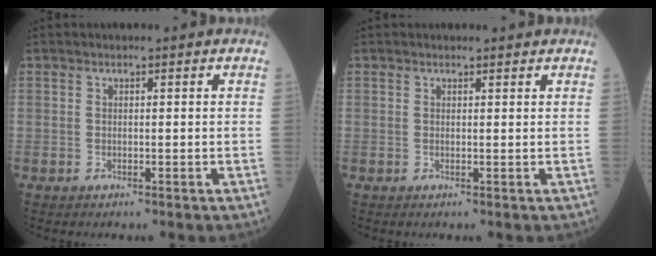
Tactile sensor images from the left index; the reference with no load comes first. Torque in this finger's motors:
{"motor_torque": [0.00, -0.22, -0.50, -0.03]}